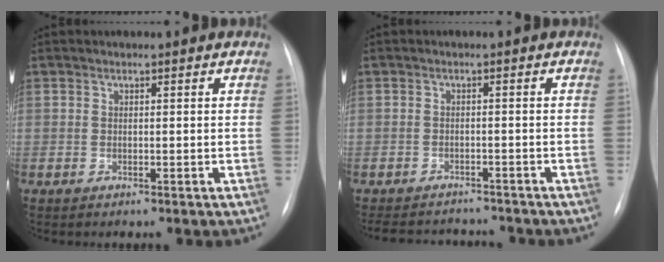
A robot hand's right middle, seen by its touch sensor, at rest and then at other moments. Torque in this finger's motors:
{"motor_torque": [0.00, -0.03, -0.02, 0.00]}